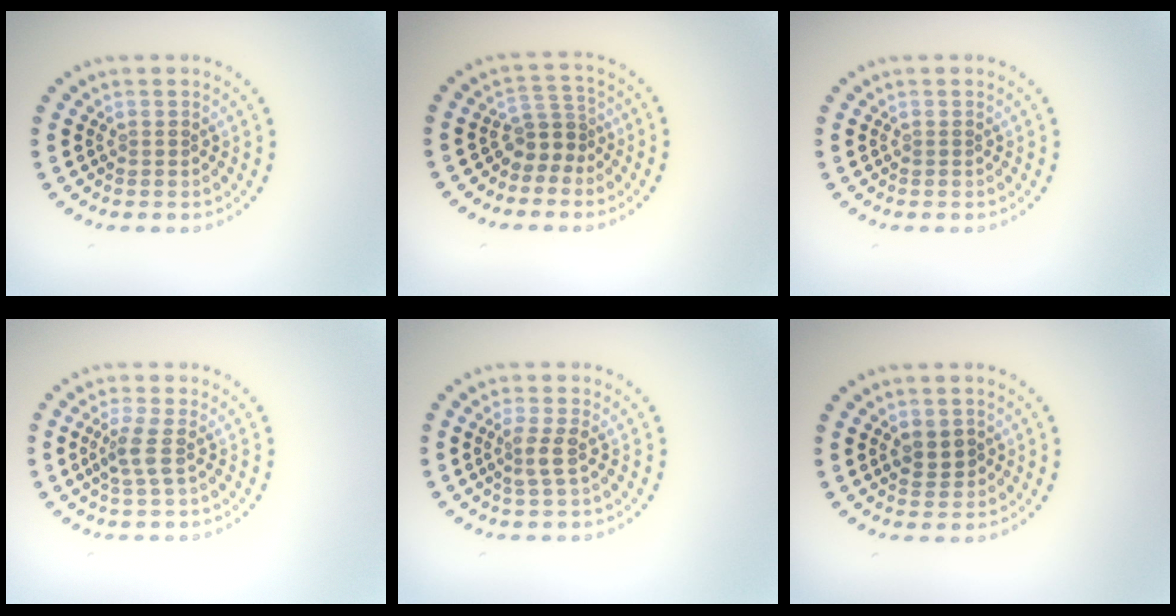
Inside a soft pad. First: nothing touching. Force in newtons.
{"total": 2.5, "press": 1.8, "slide": 1.7}
{"total": 0.0}
{"total": 2.1, "press": 1.6, "slide": 1.4}
{"total": 1.9, "press": 1.5, "slide": 1.2}
{"total": 1.4, "press": 1.3, "slide": 0.5}